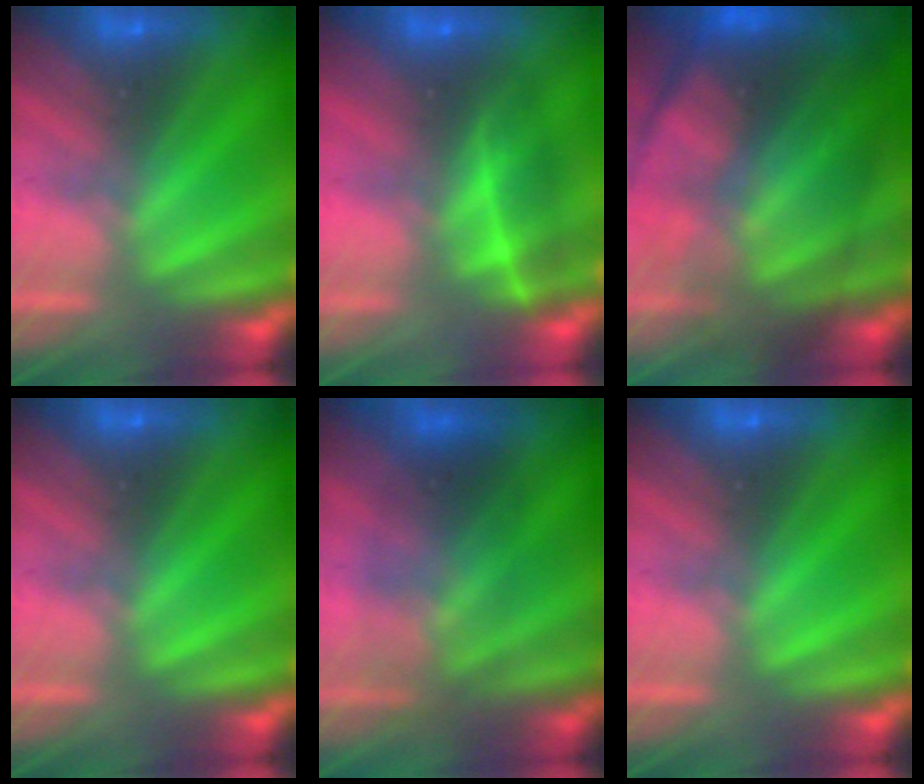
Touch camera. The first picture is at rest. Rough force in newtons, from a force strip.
{"total": 1.9}
{"total": 7.8}
{"total": 0.0}
{"total": 1.7}
{"total": 0.0}